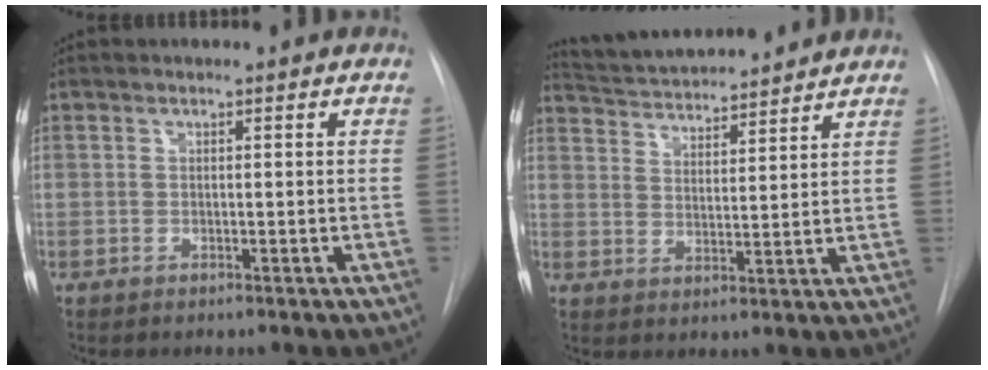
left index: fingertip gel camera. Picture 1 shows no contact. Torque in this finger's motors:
{"motor_torque": [-0.48, -1.24, 0.17, 0.05]}